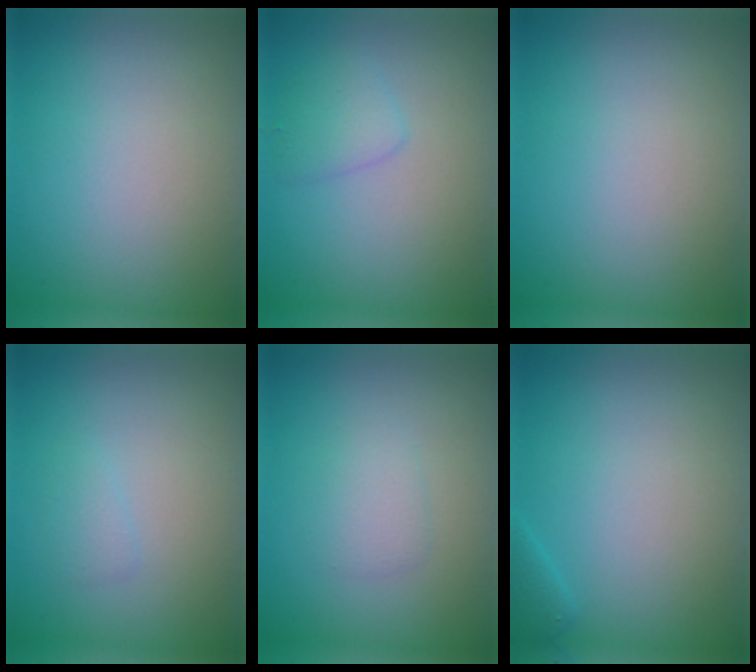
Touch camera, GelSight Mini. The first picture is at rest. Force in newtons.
{"total": 1.7, "press": 1.7, "slide": 0.2}
{"total": 0.0}
{"total": 0.9, "press": 0.9, "slide": 0.1}
{"total": 1.5, "press": 1.5, "slide": 0.1}
{"total": 1.2, "press": 1.2, "slide": 0.1}